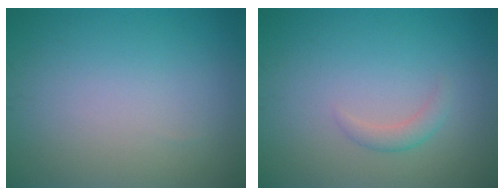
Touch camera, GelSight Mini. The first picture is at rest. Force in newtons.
{"total": 1.3, "press": 1.3, "slide": 0.1}